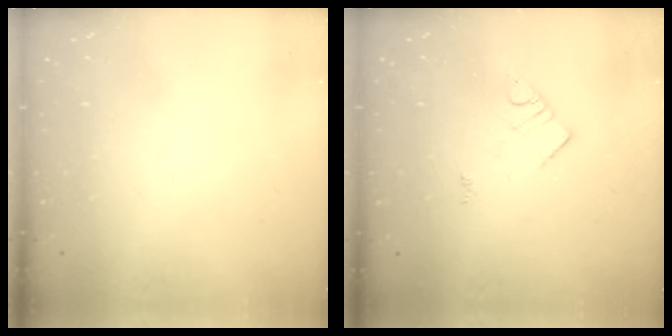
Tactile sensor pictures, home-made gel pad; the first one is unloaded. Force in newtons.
{"total": 3.1, "press": 3.1, "slide": 0.2}